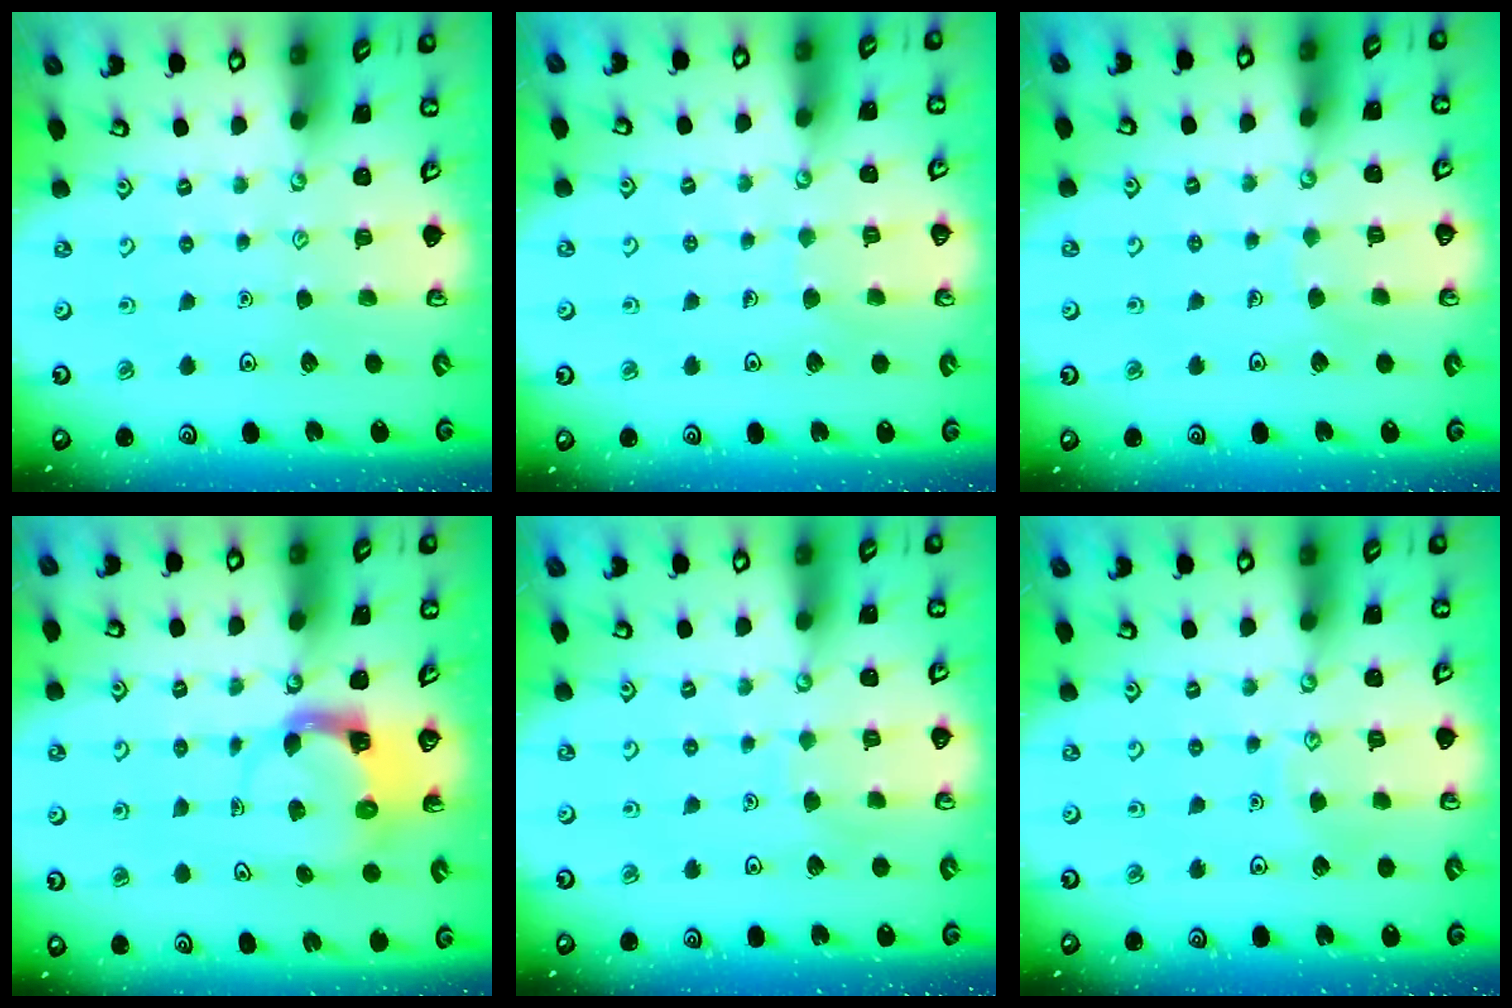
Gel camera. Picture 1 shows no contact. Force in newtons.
{"total": 5.2, "press": 5.2, "slide": 0.3}
{"total": 3.6, "press": 3.6, "slide": 0.2}
{"total": 3.9, "press": 3.9, "slide": 0.4}
{"total": 3.9, "press": 3.9, "slide": 0.3}
{"total": 5.6, "press": 5.6, "slide": 0.5}